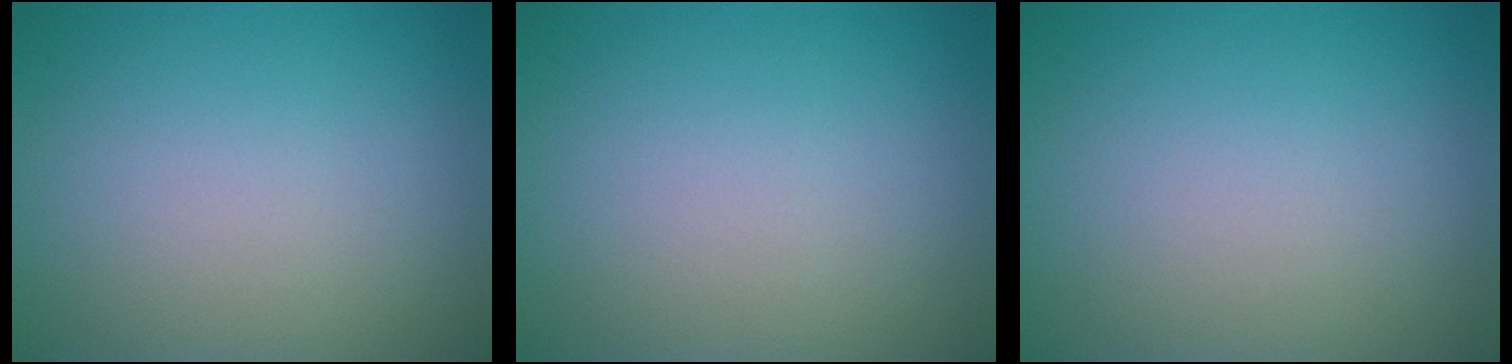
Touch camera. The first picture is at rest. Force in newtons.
{"total": 0.0}
{"total": 0.0}